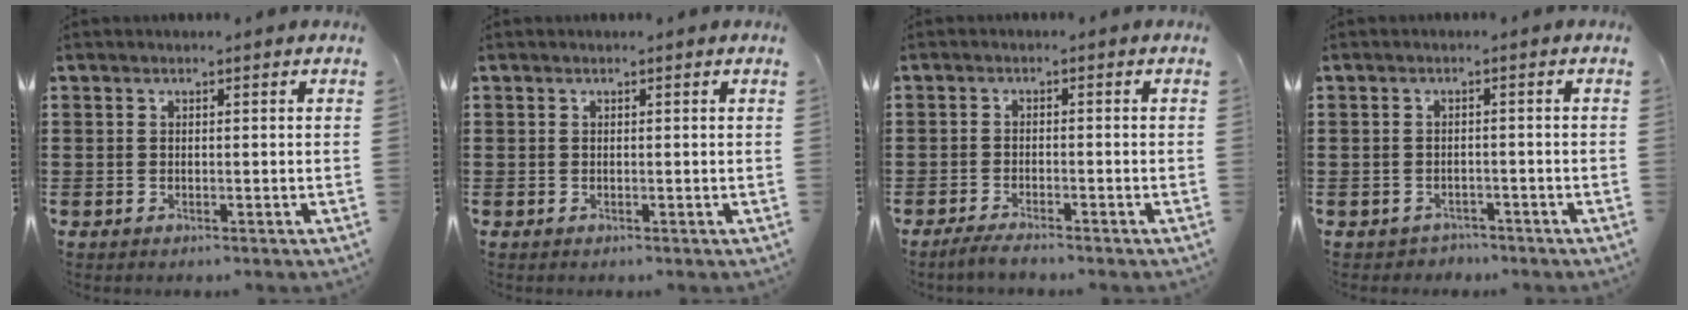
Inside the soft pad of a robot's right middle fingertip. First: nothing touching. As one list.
[{"total": 0.0}, {"total": 2.2, "force": [-2.1, 0.0, 0.8], "torque": [-0.022, -0.001, -0.042]}, {"total": 1.4, "force": [-1.3, 0.5, -0.2], "torque": [-0.004, 0.000, -0.030]}]